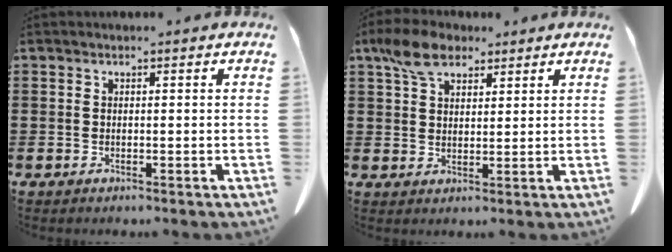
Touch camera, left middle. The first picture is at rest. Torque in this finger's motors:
{"motor_torque": [0.70, 0.36, 0.13, 0.05]}